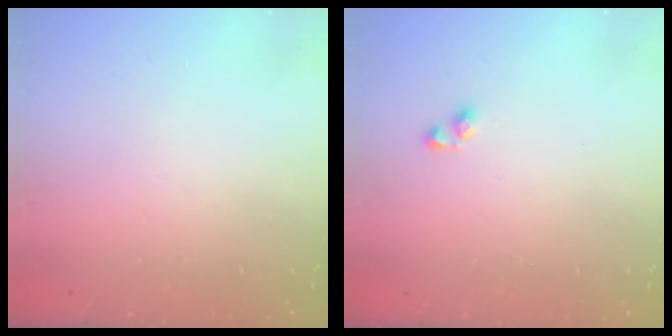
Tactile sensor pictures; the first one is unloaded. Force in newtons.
{"total": 2.9, "press": 2.9, "slide": 0.2}